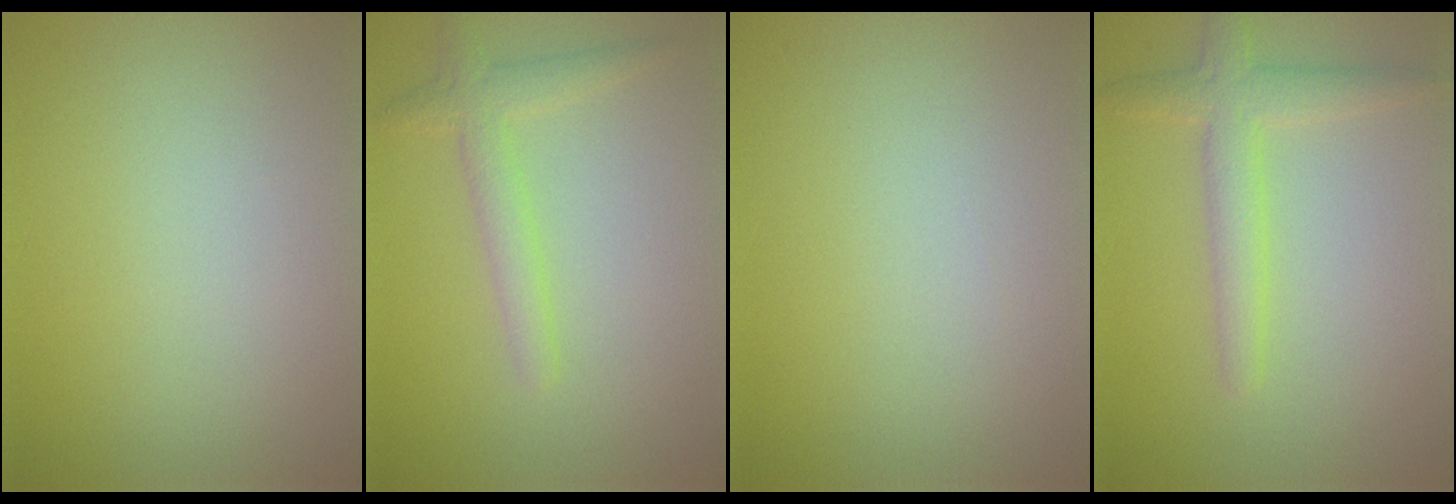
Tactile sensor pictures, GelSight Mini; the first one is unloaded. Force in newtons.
{"total": 2.4, "press": 2.4, "slide": 0.2}
{"total": 0.0}
{"total": 3.1, "press": 3.1, "slide": 0.1}